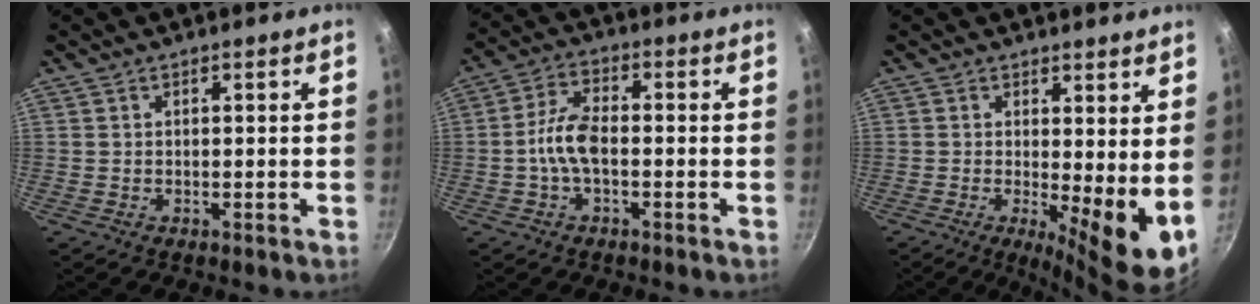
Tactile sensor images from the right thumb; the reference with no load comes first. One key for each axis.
{"total": 6.9, "fx": -1.4, "fy": 3.4, "fz": 5.8, "tx": -0.114, "ty": 0.026, "tz": -0.036}
{"total": 9.1, "fx": 0.3, "fy": 2.6, "fz": 8.7, "tx": -0.114, "ty": -0.025, "tz": 0.003}